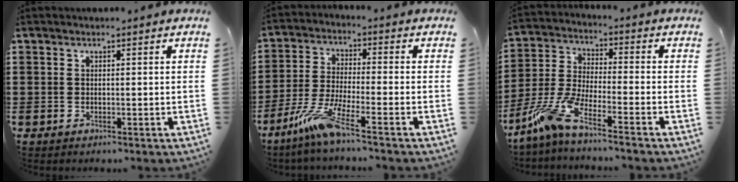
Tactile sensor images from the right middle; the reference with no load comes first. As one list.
[{"total": 7.1, "force": [-4.5, 0.0, 5.6], "torque": [-0.129, -0.023, -0.090]}, {"total": 7.4, "force": [-5.3, 0.9, 5.1], "torque": [-0.130, -0.020, -0.109]}]